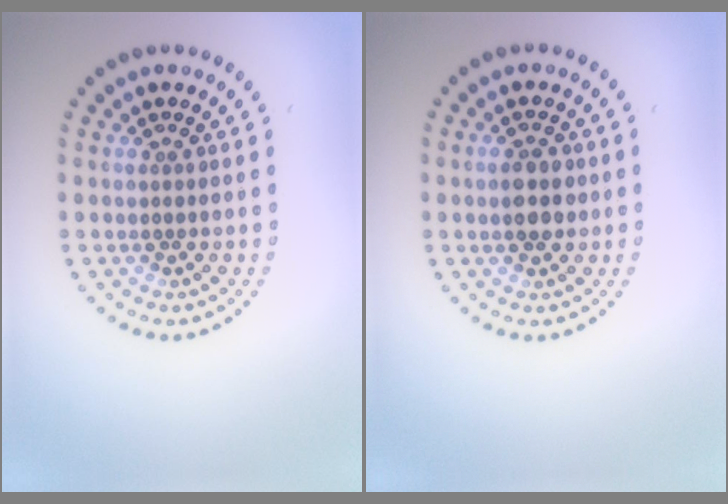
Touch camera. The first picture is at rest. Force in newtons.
{"total": 2.9, "press": 2.9, "slide": 0.1}